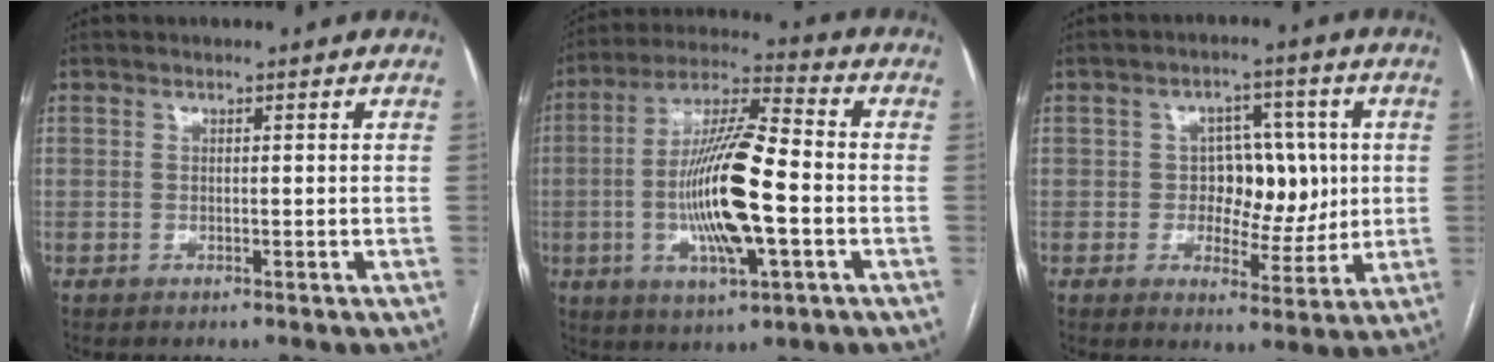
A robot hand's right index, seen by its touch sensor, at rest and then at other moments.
{"total": 15.8, "force": [-2.8, 2.8, 15.3], "torque": [-0.294, 0.002, -0.048]}
{"total": 7.9, "force": [0.6, 5.5, 5.6], "torque": [-0.062, 0.019, 0.016]}